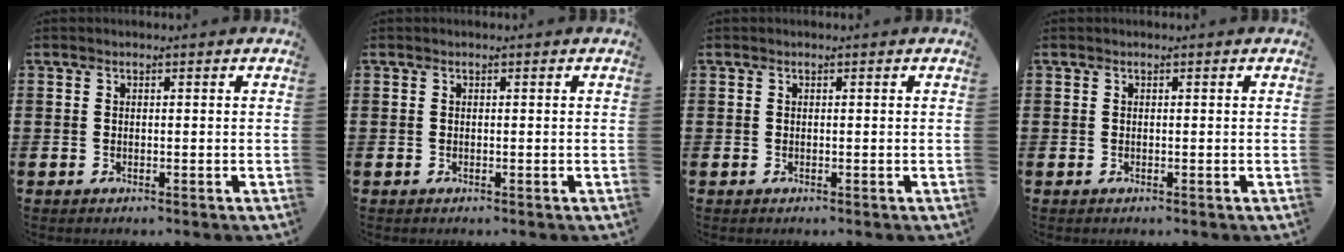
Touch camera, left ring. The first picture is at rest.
{"total": 0.0}
{"total": 0.0}
{"total": 0.0}